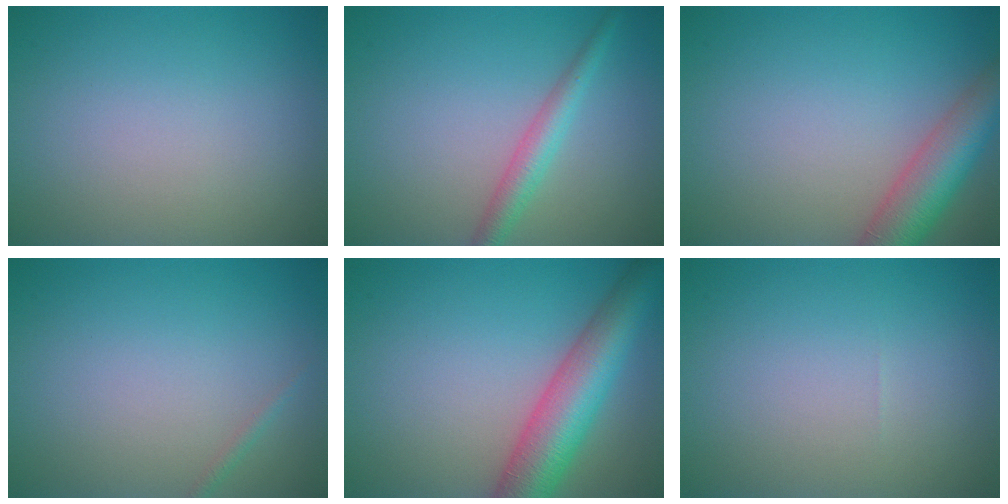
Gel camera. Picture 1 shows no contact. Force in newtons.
{"total": 2.6, "press": 2.6, "slide": 0.0}
{"total": 6.0, "press": 6.0, "slide": 0.4}
{"total": 0.6, "press": 0.6, "slide": 0.0}
{"total": 7.7, "press": 7.7, "slide": 0.3}
{"total": 0.0}